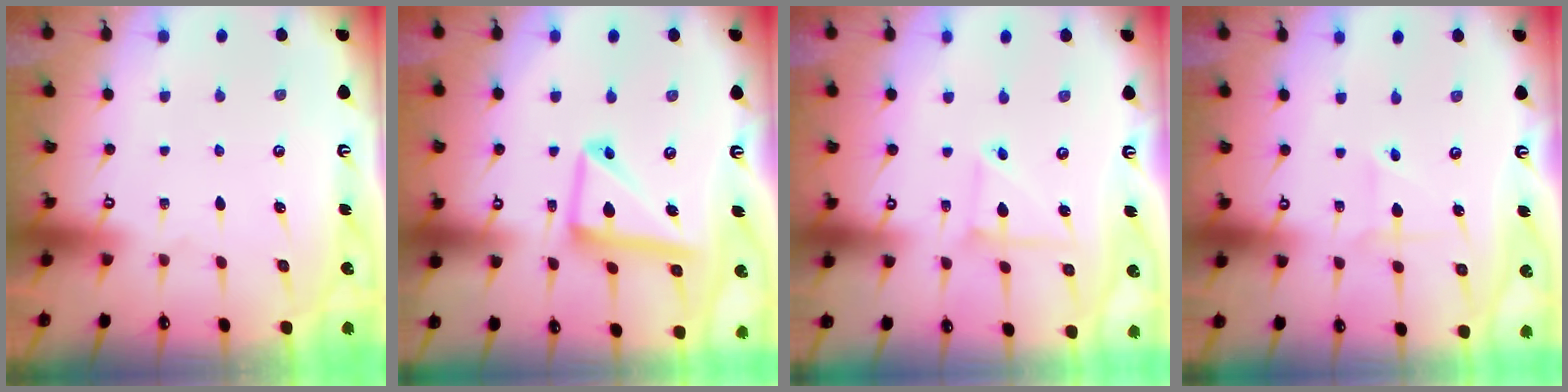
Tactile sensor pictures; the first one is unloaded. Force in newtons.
{"total": 14.4, "press": 14.3, "slide": 1.4}
{"total": 5.4, "press": 5.4, "slide": 0.4}
{"total": 2.5, "press": 2.4, "slide": 0.6}